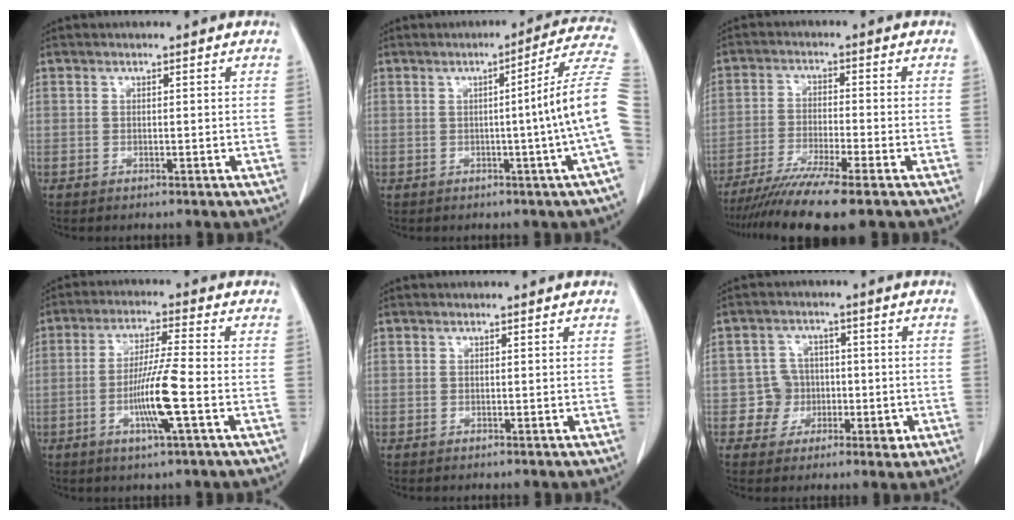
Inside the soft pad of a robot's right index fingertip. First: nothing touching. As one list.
[{"total": 10.9, "force": [-1.1, -2.6, 10.6], "torque": [-0.121, 0.006, -0.021]}, {"total": 10.5, "force": [-8.2, -0.6, 6.4], "torque": [-0.106, -0.027, -0.135]}, {"total": 8.9, "force": [-2.6, -0.5, 8.5], "torque": [-0.164, -0.010, -0.051]}, {"total": 0.0}, {"total": 5.2, "force": [-0.9, 5.0, 0.8], "torque": [0.006, 0.017, -0.010]}]